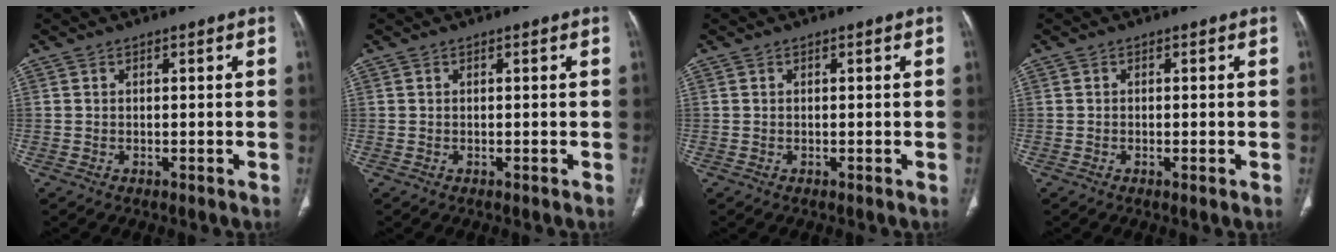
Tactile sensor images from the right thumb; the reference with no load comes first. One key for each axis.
{"total": 0.0}
{"total": 0.0}
{"total": 1.0, "fx": -0.3, "fy": 0.1, "fz": 0.9, "tx": -0.019, "ty": -0.003, "tz": -0.004}